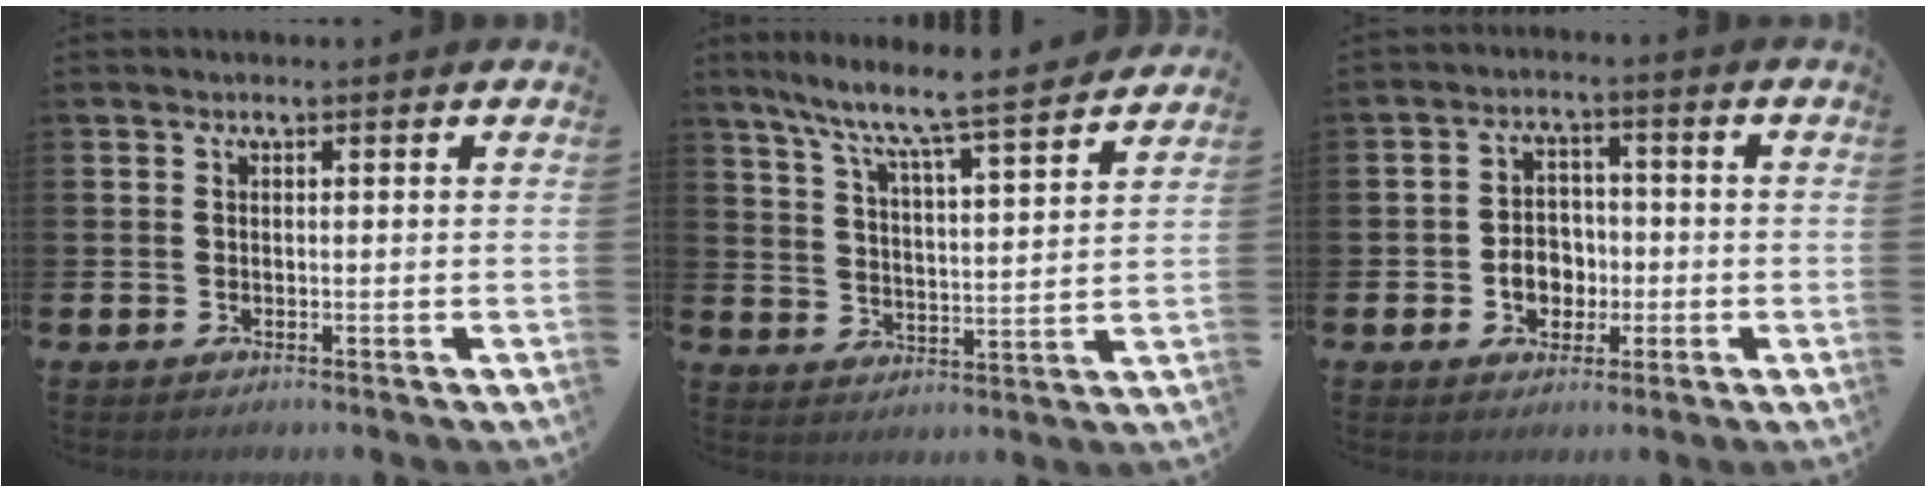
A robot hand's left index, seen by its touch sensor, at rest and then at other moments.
{"total": 7.9, "force": [7.3, 0.0, 3.0], "torque": [-0.082, -0.064, 0.118]}
{"total": 4.5, "force": [-1.1, 3.8, 2.1], "torque": [-0.030, 0.002, -0.029]}